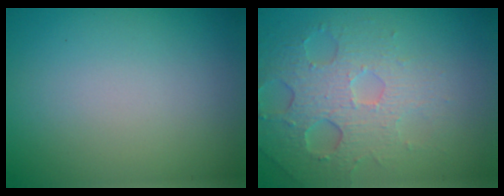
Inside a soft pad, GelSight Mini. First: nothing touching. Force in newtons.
{"total": 4.9, "press": 4.1, "slide": 2.6}